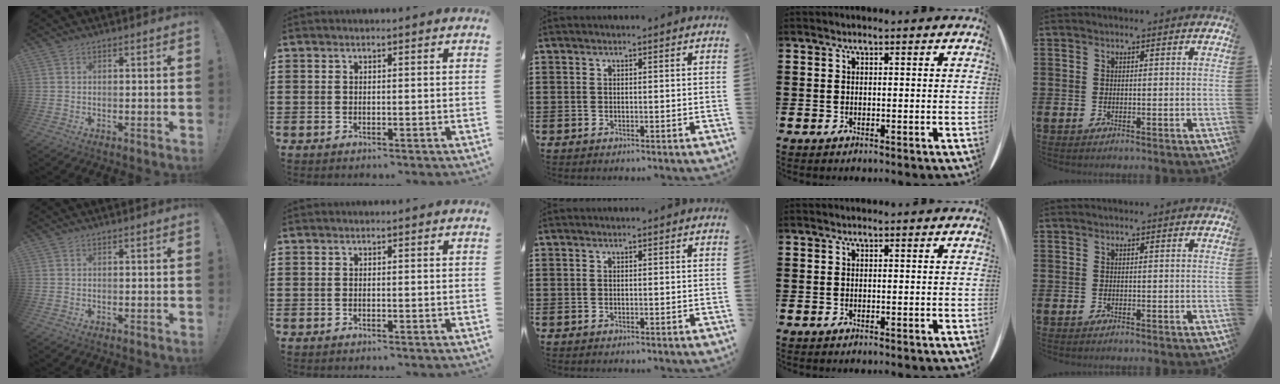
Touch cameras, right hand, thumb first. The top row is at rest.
{}